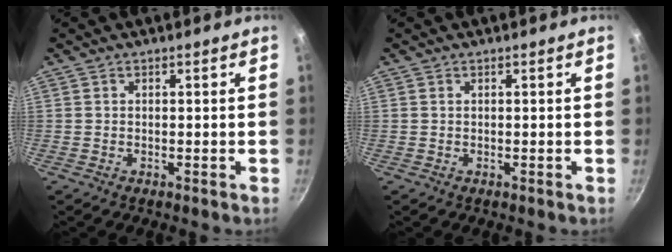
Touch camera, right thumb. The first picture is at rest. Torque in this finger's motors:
{"motor_torque": [0.16, -0.14, -0.35, -0.07, -0.01]}